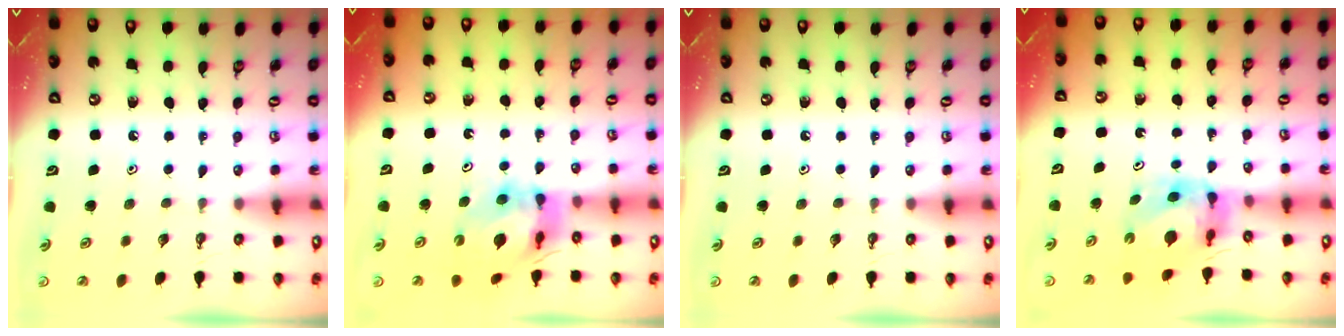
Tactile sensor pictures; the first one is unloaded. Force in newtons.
{"total": 12.6, "press": 12.6, "slide": 1.5}
{"total": 0.0}
{"total": 7.0, "press": 7.0, "slide": 0.6}